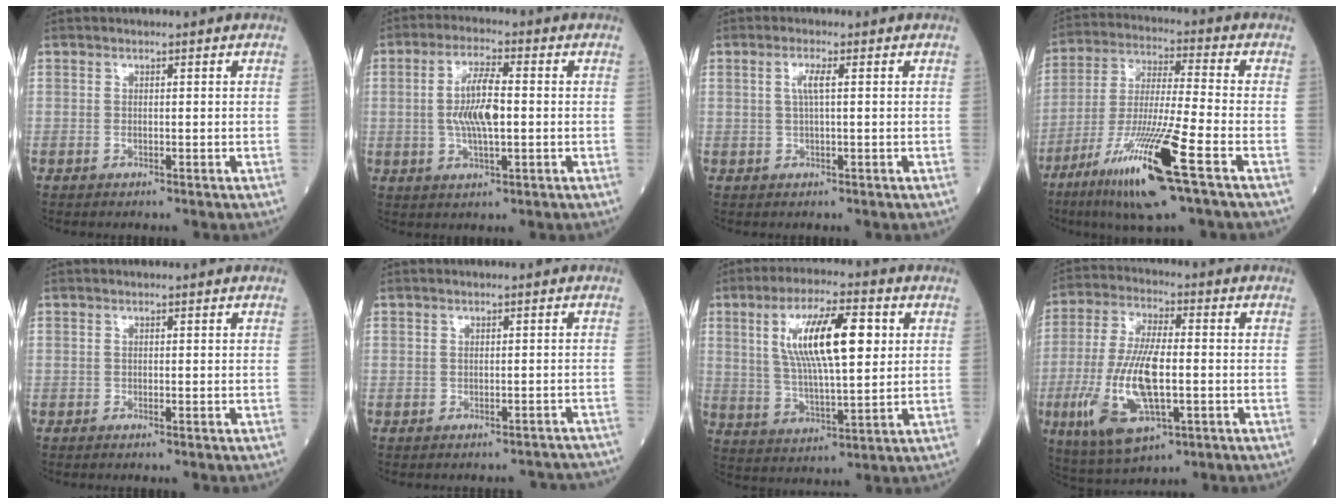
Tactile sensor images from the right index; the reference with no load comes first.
{"total": 8.0, "force": [0.1, 1.9, 7.8], "torque": [-0.157, 0.003, 0.003]}
{"total": 2.3, "force": [0.6, 0.1, 2.2], "torque": [-0.049, 0.004, 0.011]}
{"total": 16.4, "force": [-8.1, 0.2, 14.3], "torque": [-0.296, -0.038, -0.149]}
{"total": 0.0}
{"total": 4.7, "force": [-4.2, 1.7, 1.2], "torque": [-0.006, 0.016, -0.040]}
{"total": 13.9, "force": [3.8, 3.2, 13.0], "torque": [-0.243, 0.013, 0.068]}
{"total": 14.6, "force": [-3.4, 4.6, 13.5], "torque": [-0.285, -0.010, -0.054]}